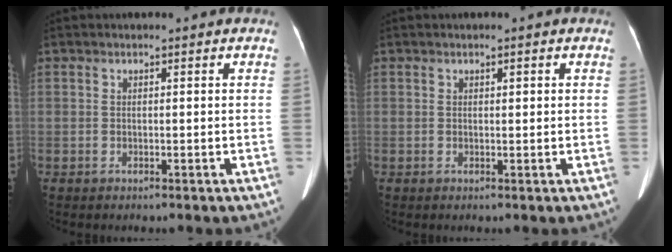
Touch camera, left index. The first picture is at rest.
{"total": 0.9, "force": [0.4, 0.3, 0.7], "torque": [-0.010, 0.000, 0.005]}